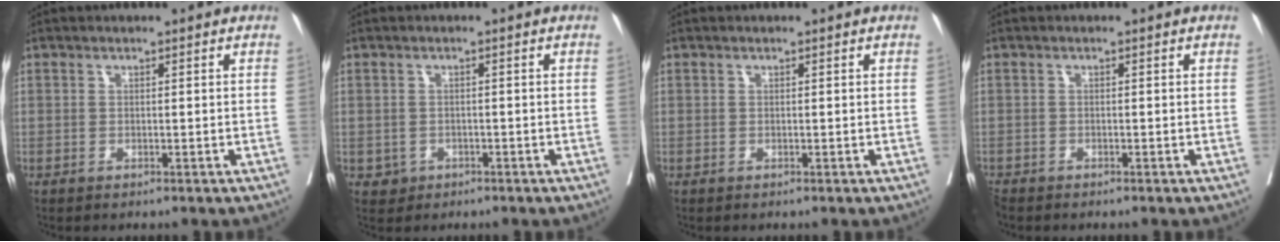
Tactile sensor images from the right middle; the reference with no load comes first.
{"total": 1.7, "force": [-0.7, 1.6, 0.1], "torque": [-0.001, 0.006, -0.007]}
{"total": 0.0}
{"total": 1.6, "force": [-1.5, 0.4, 0.3], "torque": [-0.012, -0.007, -0.027]}